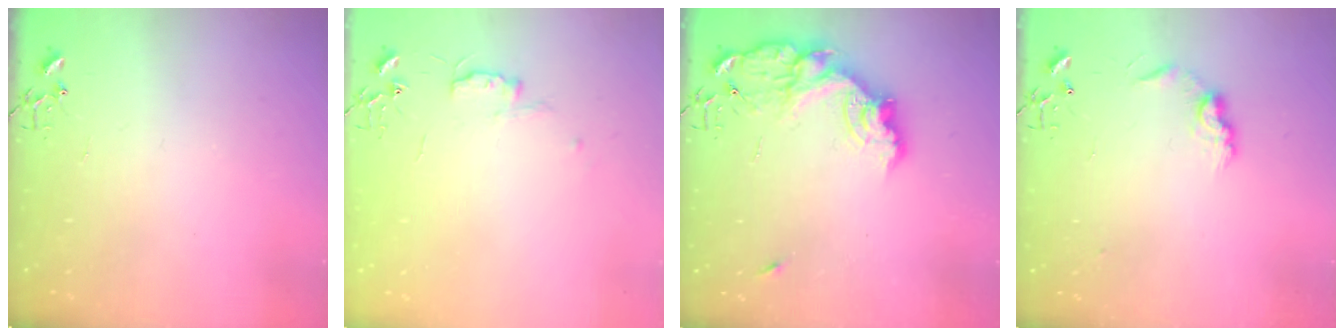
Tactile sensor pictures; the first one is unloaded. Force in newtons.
{"total": 5.8, "press": 5.7, "slide": 0.7}
{"total": 15.3, "press": 15.2, "slide": 1.1}
{"total": 8.4, "press": 8.4, "slide": 0.3}